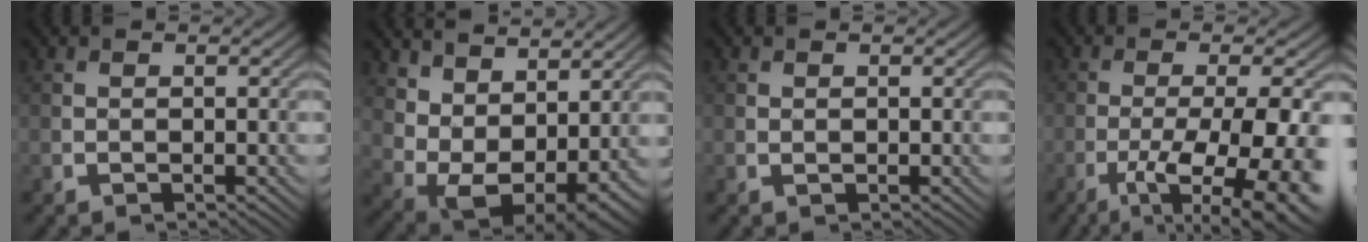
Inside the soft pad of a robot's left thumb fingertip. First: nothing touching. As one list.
[{"total": 9.7, "force": [4.9, 5.3, 6.4], "torque": [-0.133, -0.018, 0.109]}, {"total": 0.0}, {"total": 13.7, "force": [-5.8, 3.9, 11.8], "torque": [-0.184, -0.013, -0.075]}]